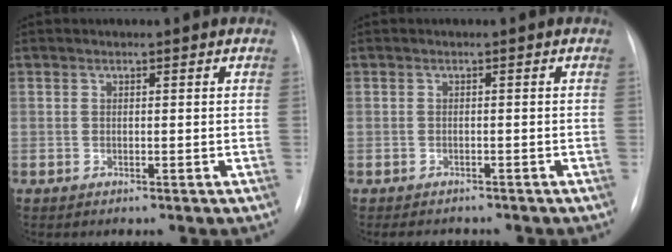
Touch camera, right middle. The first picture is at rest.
{"total": 4.1, "force": [-3.6, 1.5, 1.3], "torque": [-0.014, -0.003, -0.043]}